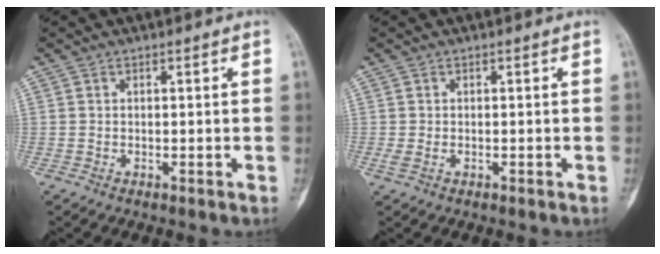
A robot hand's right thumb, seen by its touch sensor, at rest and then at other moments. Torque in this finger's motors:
{"motor_torque": [0.84, 0.17, 0.32, -0.09, 0.01]}